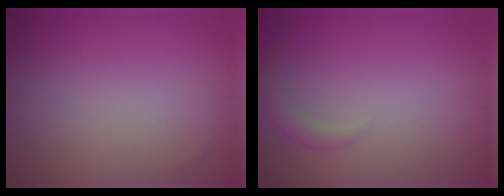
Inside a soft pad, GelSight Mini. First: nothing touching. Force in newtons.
{"total": 1.5, "press": 1.5, "slide": 0.1}